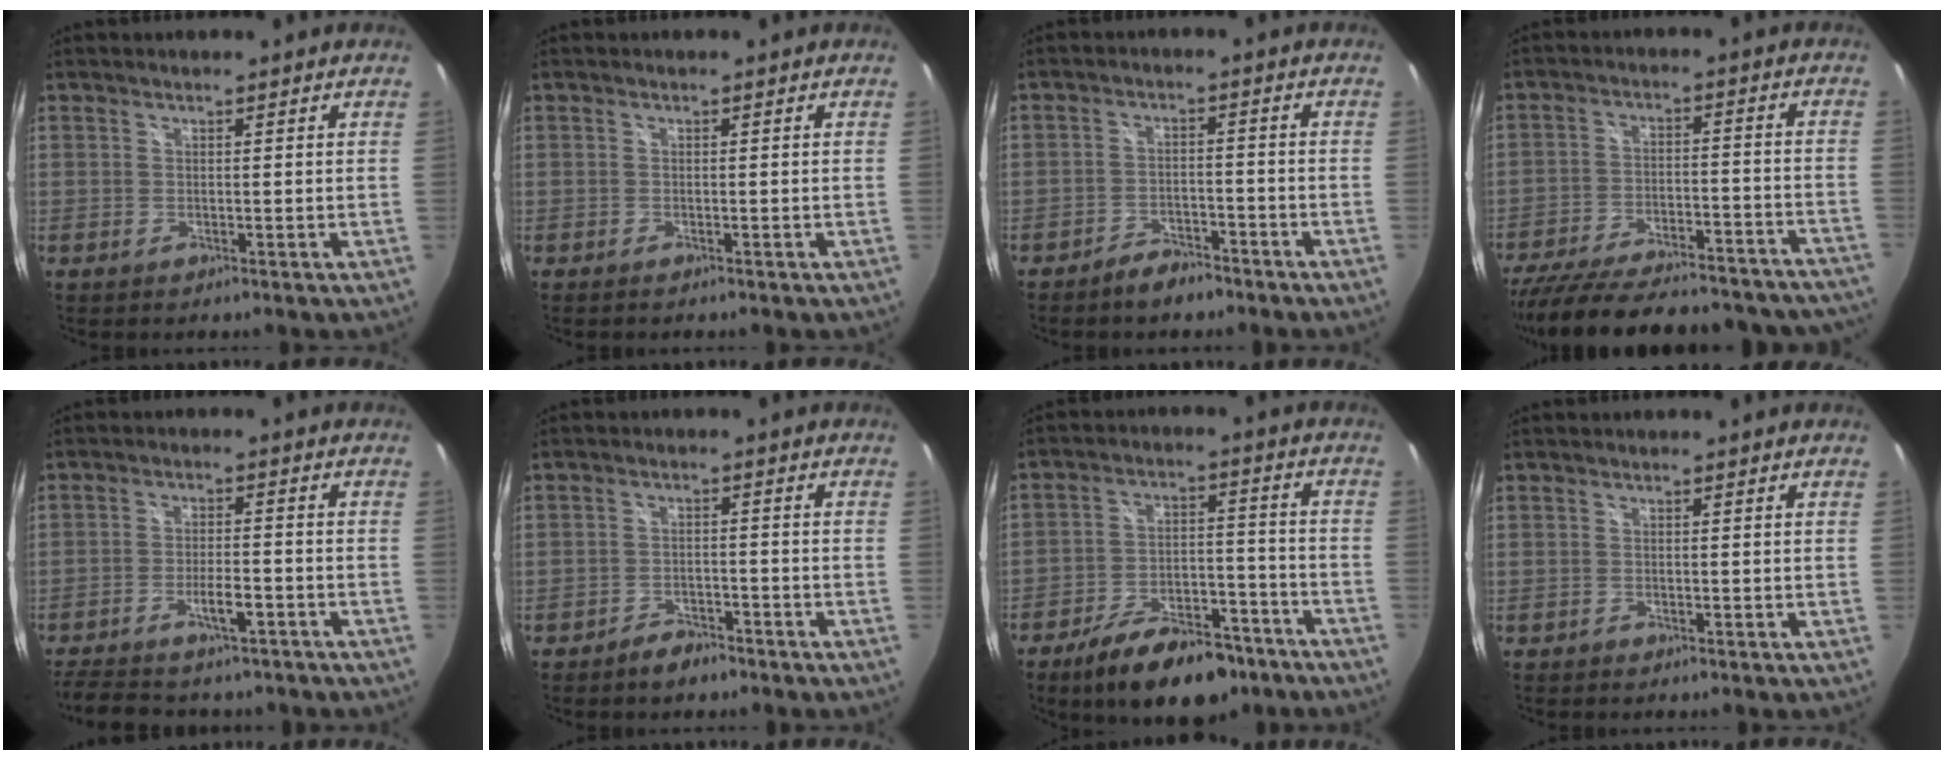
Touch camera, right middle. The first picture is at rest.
{"total": 0.7, "force": [-0.6, 0.3, 0.3], "torque": [-0.008, -0.004, -0.011]}
{"total": 4.5, "force": [-4.0, 1.8, 1.3], "torque": [-0.039, 0.007, -0.062]}
{"total": 32.8, "force": [-28.6, 9.1, 13.3], "torque": [-0.248, -0.016, -0.373]}
{"total": 11.2, "force": [-8.8, 3.8, 5.7], "torque": [-0.126, -0.005, -0.139]}
{"total": 3.9, "force": [-3.4, 1.7, 1.2], "torque": [-0.034, 0.006, -0.053]}
{"total": 16.3, "force": [-11.8, 7.3, 8.6], "torque": [-0.155, 0.006, -0.172]}
{"total": 0.7, "force": [-0.6, 0.3, 0.1], "torque": [-0.006, -0.002, -0.011]}